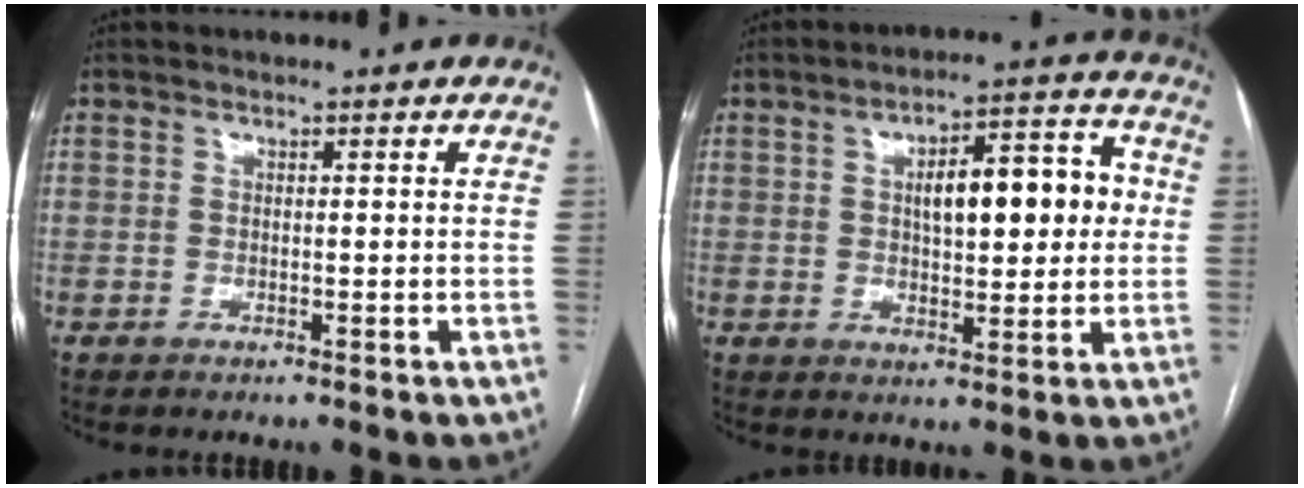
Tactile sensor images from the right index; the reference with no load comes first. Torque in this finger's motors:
{"motor_torque": [0.89, 0.53, 0.29, 0.09]}